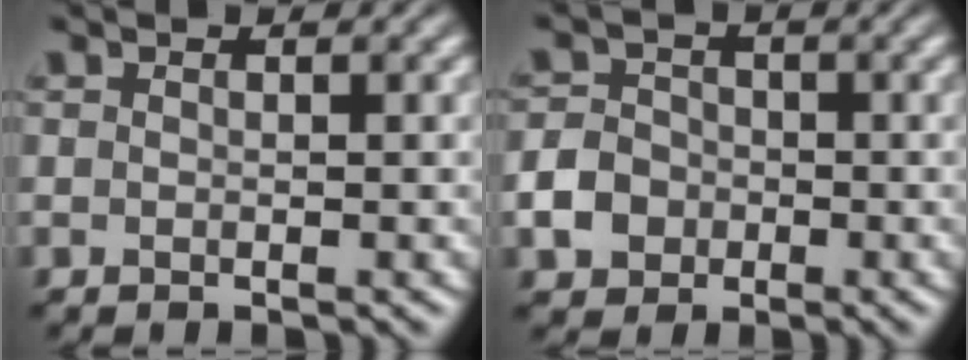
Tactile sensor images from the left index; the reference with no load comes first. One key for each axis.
{"total": 3.4, "fx": -1.1, "fy": 3.0, "fz": 1.2, "tx": -0.024, "ty": 0.005, "tz": -0.026}